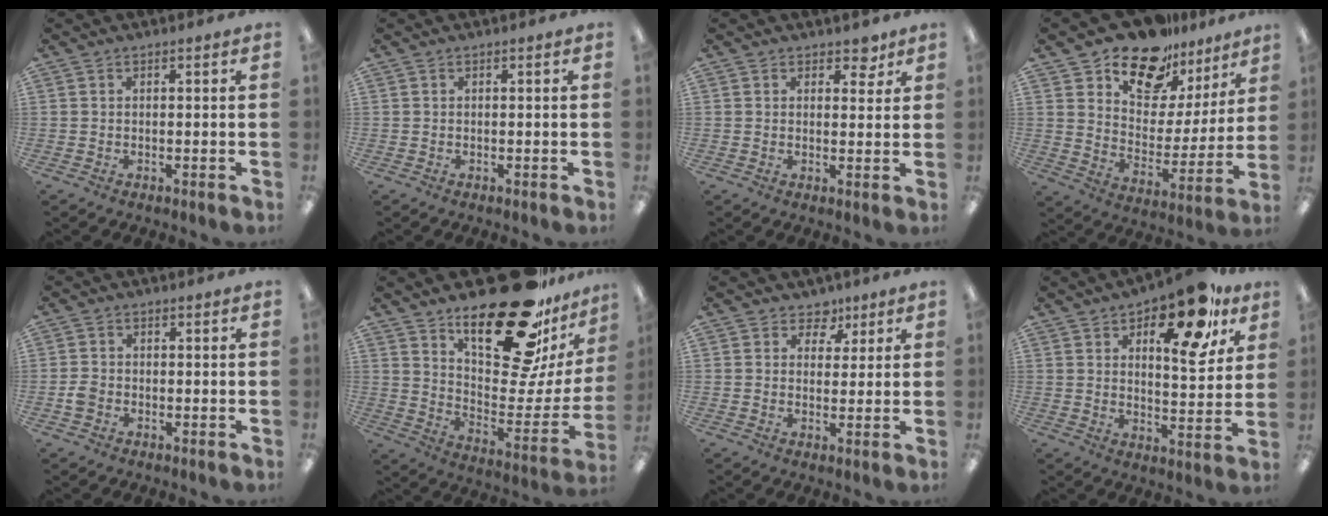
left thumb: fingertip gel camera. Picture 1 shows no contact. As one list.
[{"total": 0.0}, {"total": 3.7, "force": [2.7, 2.2, 1.4], "torque": [-0.001, -0.011, 0.042]}, {"total": 16.6, "force": [13.6, 8.3, 4.7], "torque": [-0.086, -0.105, 0.244]}, {"total": 2.5, "force": [-0.9, 2.0, 1.1], "torque": [-0.018, 0.006, -0.017]}, {"total": 28.5, "force": [19.0, 10.3, 18.7], "torque": [-0.263, -0.124, 0.317]}, {"total": 4.9, "force": [3.0, 3.7, 1.1], "torque": [-0.005, -0.013, 0.049]}, {"total": 18.6, "force": [11.6, 7.4, 12.5], "torque": [-0.169, -0.059, 0.183]}]